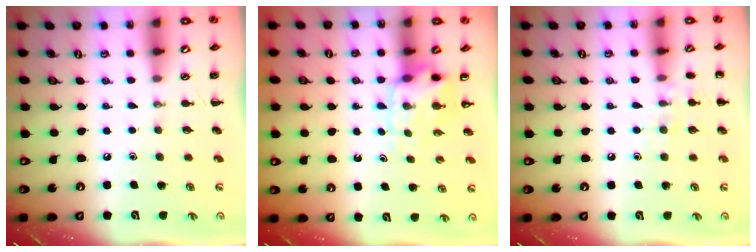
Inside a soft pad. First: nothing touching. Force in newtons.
{"total": 5.3, "press": 5.3, "slide": 0.3}
{"total": 7.6, "press": 7.4, "slide": 1.7}